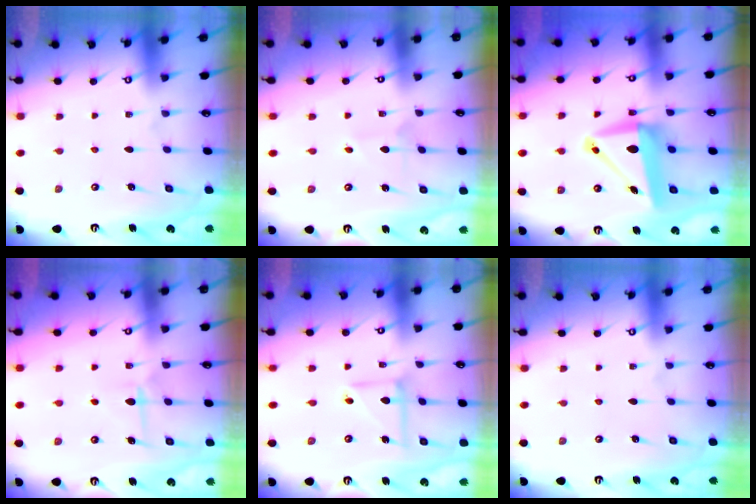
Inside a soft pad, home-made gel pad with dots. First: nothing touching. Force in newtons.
{"total": 2.6, "press": 2.6, "slide": 0.2}
{"total": 11.4, "press": 10.7, "slide": 4.0}
{"total": 6.1, "press": 6.1, "slide": 0.8}
{"total": 7.6, "press": 7.6, "slide": 0.5}
{"total": 0.0}